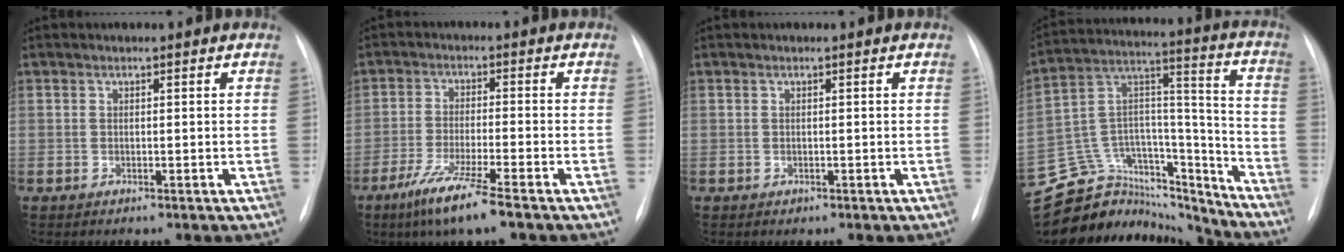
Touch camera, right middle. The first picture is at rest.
{"total": 8.3, "force": [-5.4, -0.1, 6.2], "torque": [-0.125, -0.024, -0.101]}
{"total": 0.0}
{"total": 25.0, "force": [-23.4, 7.5, 4.9], "torque": [-0.129, 0.051, -0.367]}